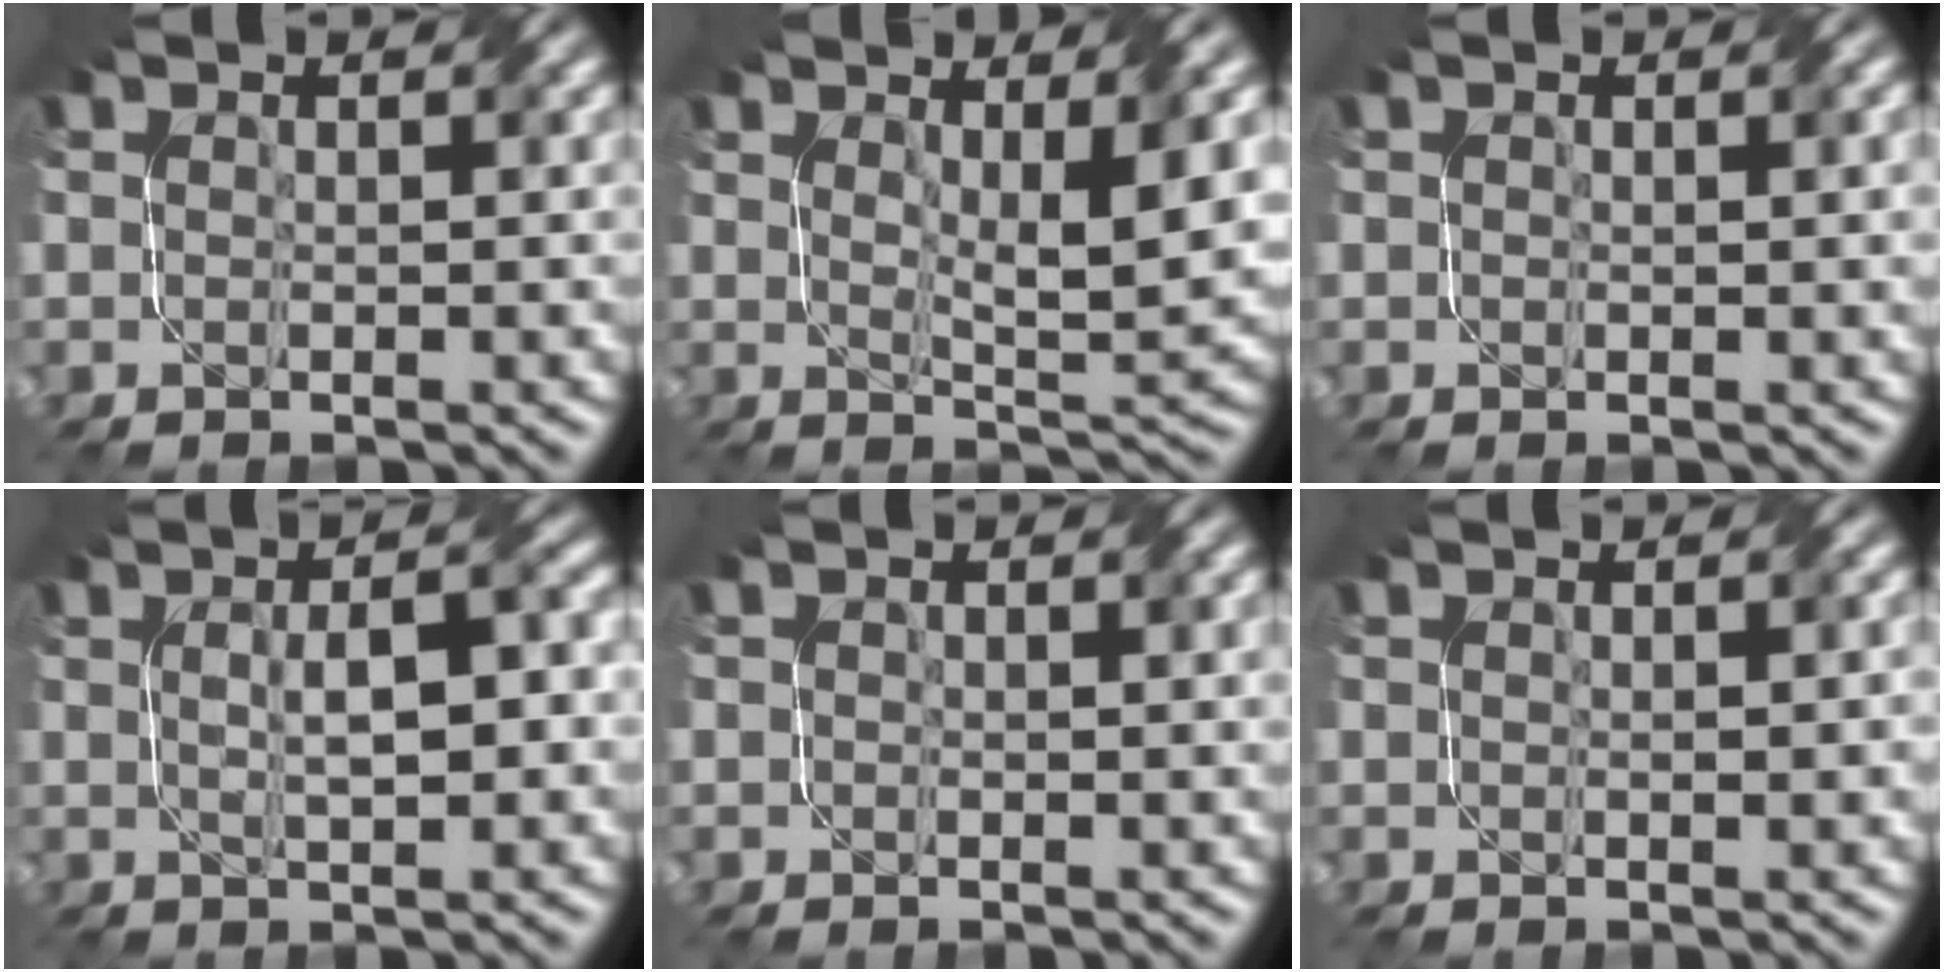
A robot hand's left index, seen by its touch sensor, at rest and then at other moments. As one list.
[{"total": 5.0, "force": [1.8, 1.3, 4.4], "torque": [-0.071, -0.012, 0.034]}, {"total": 1.0, "force": [0.4, 0.7, 0.6], "torque": [-0.007, 0.000, 0.009]}, {"total": 4.4, "force": [0.6, 1.4, 4.1], "torque": [-0.058, 0.006, 0.004]}, {"total": 1.0, "force": [0.5, 0.7, 0.5], "torque": [-0.007, 0.000, 0.009]}, {"total": 1.2, "force": [0.1, 0.5, 1.0], "torque": [-0.015, 0.001, 0.007]}]